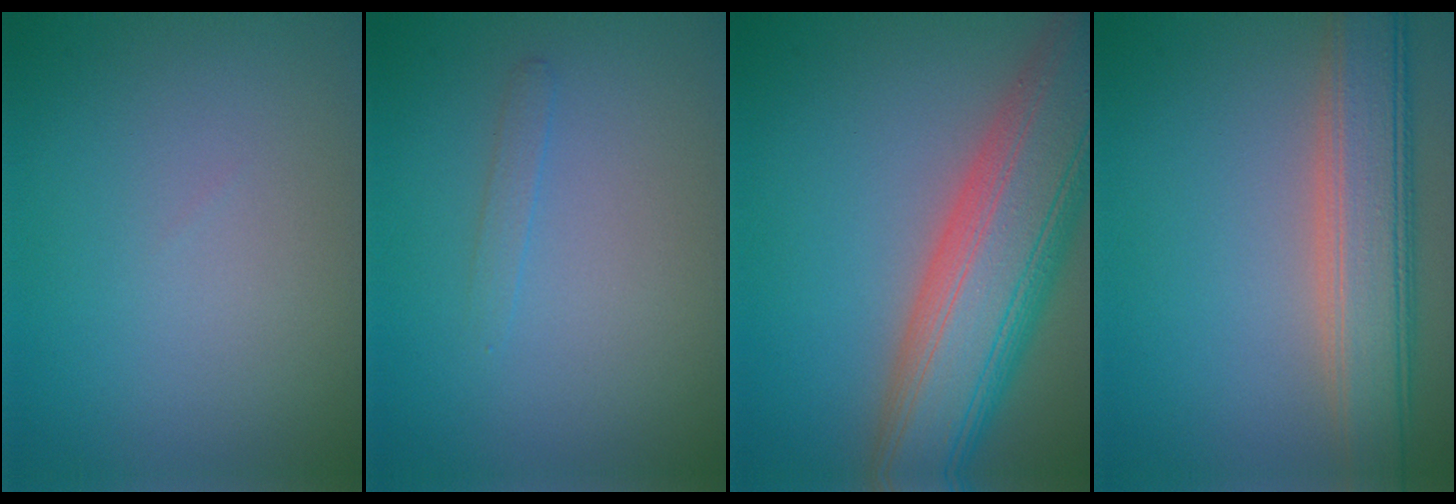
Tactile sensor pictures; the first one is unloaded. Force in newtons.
{"total": 0.8, "press": 0.8, "slide": 0.0}
{"total": 12.4, "press": 12.4, "slide": 0.8}
{"total": 6.3, "press": 6.3, "slide": 0.4}